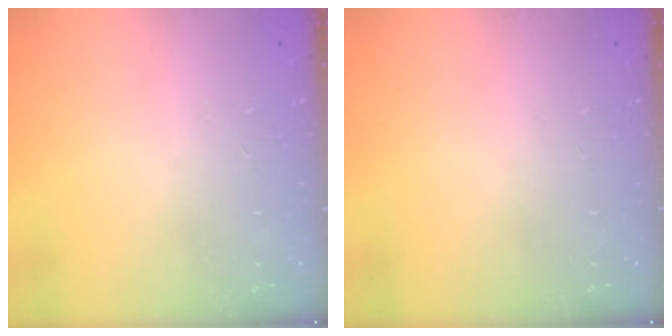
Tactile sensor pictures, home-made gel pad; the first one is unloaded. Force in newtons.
{"total": 0.0}